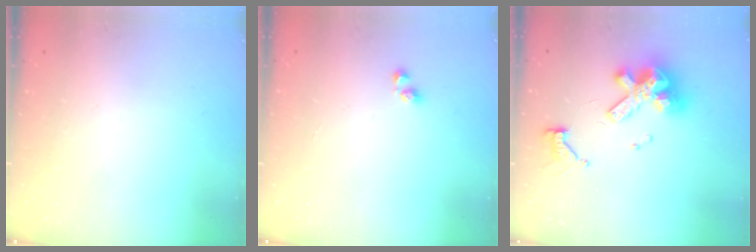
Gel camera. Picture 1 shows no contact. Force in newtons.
{"total": 2.9, "press": 2.9, "slide": 0.2}
{"total": 13.1, "press": 13.0, "slide": 1.6}